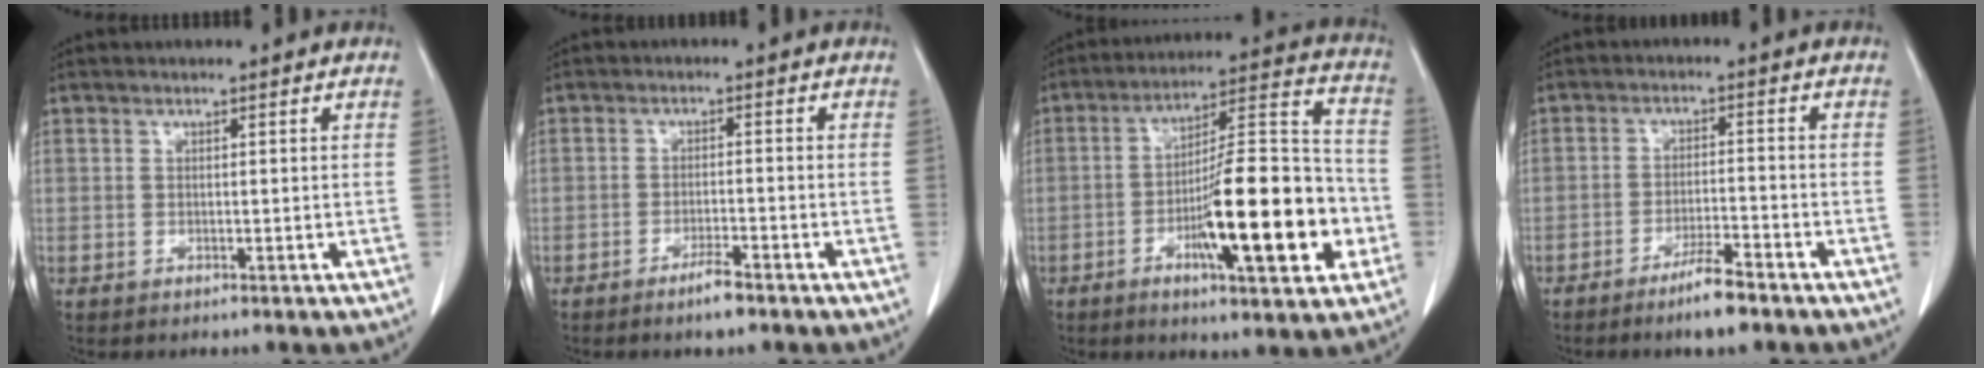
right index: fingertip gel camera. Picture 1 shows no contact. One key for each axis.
{"total": 3.0, "fx": -2.2, "fy": 0.3, "fz": 2.0, "tx": -0.037, "ty": 0.000, "tz": -0.036}
{"total": 19.1, "fx": -5.2, "fy": 3.7, "fz": 18.0, "tx": -0.282, "ty": 0.010, "tz": -0.077}
{"total": 5.2, "fx": -3.9, "fy": 0.5, "fz": 3.5, "tx": -0.064, "ty": -0.005, "tz": -0.066}